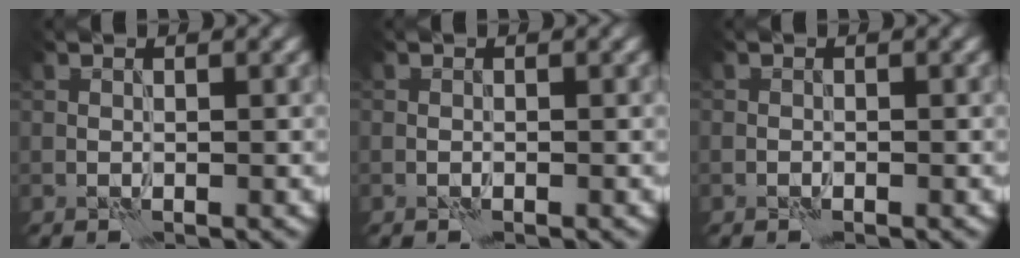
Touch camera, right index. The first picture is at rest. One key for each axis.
{"total": 0.0}
{"total": 0.0}